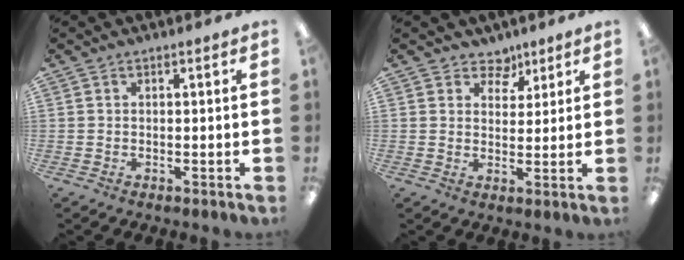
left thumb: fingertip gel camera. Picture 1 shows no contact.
{"total": 5.2, "force": [3.6, 3.6, 0.8], "torque": [-0.001, -0.023, 0.063]}